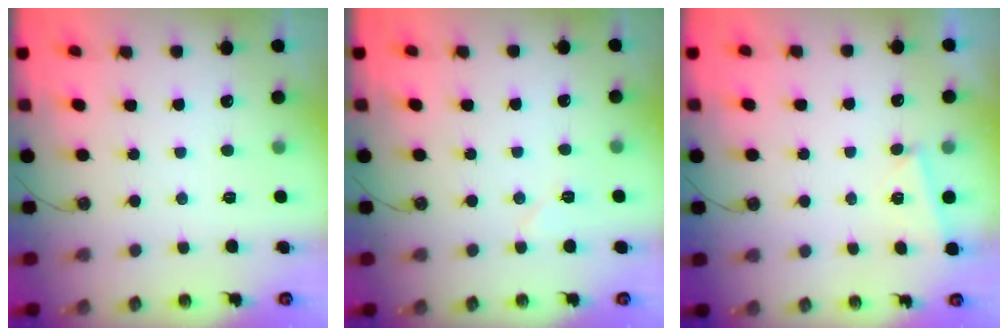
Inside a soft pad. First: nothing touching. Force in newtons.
{"total": 5.3, "press": 4.9, "slide": 2.0}
{"total": 2.9, "press": 2.4, "slide": 1.5}